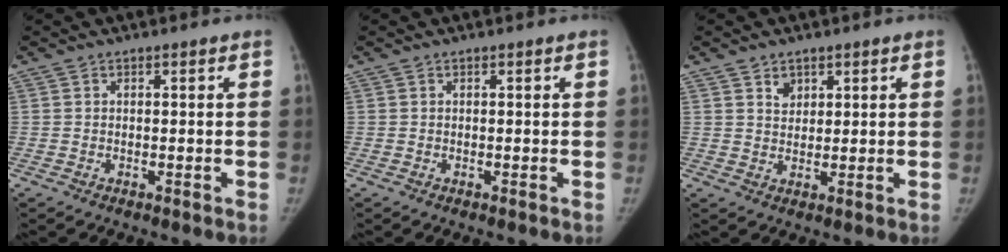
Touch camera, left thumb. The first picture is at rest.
{"total": 0.0}
{"total": 3.1, "force": [1.9, 2.2, 1.0], "torque": [0.002, -0.015, 0.035]}